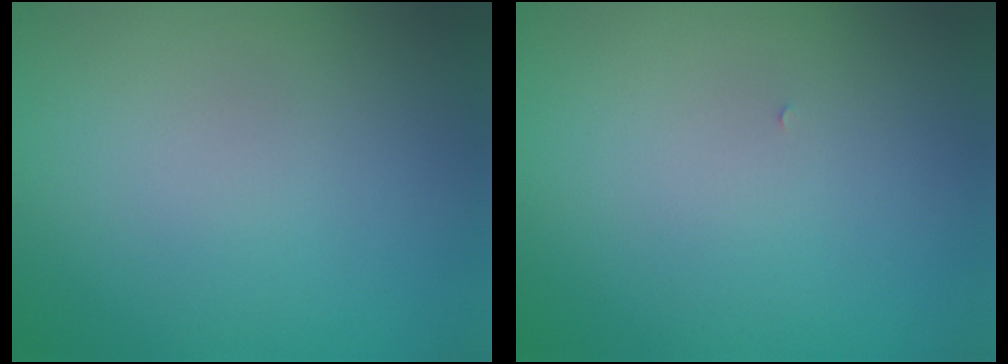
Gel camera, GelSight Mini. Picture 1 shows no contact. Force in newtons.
{"total": 0.0}